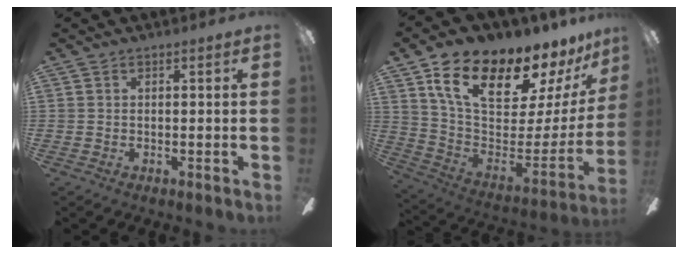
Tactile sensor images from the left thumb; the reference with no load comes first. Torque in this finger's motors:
{"motor_torque": [0.79, 0.86, 1.50, -1.27, 0.21]}